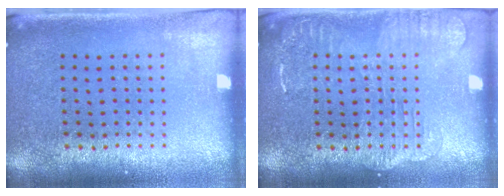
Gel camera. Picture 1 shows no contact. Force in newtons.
{"total": 2.8, "press": 2.7, "slide": 0.4}